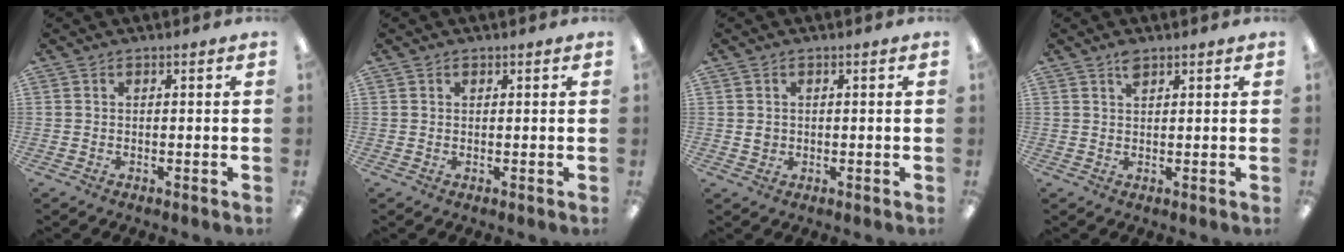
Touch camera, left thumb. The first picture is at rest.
{"total": 0.8, "force": [0.6, 0.5, 0.1], "torque": [-0.001, 0.001, 0.011]}
{"total": 1.8, "force": [0.3, 1.7, 0.7], "torque": [-0.006, 0.002, 0.001]}
{"total": 2.5, "force": [1.8, 1.1, 1.2], "torque": [-0.020, -0.003, 0.032]}